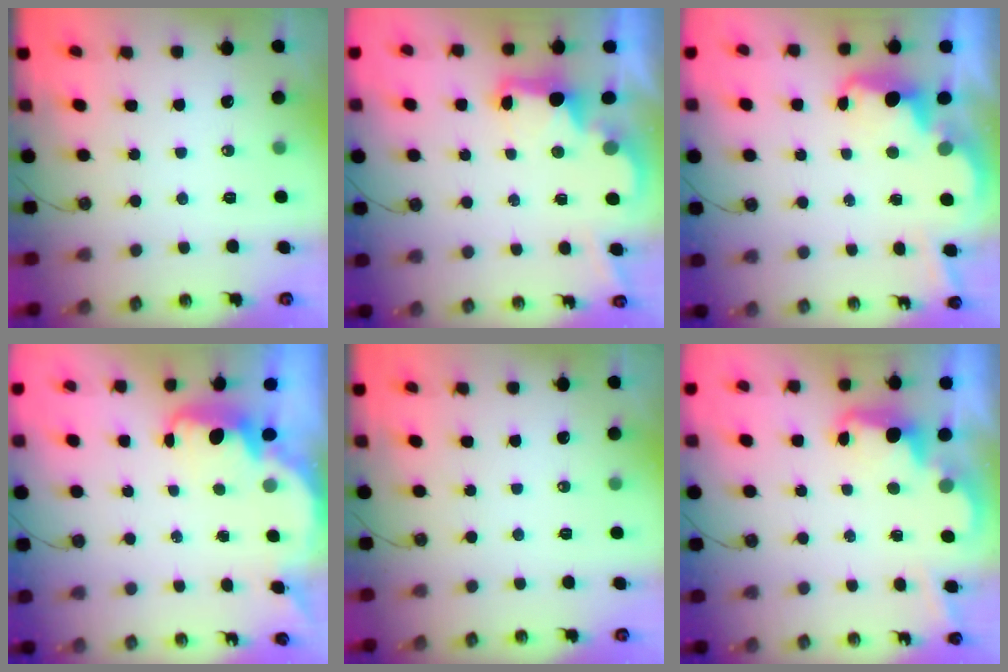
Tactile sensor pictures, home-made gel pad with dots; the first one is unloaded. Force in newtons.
{"total": 3.0, "press": 2.9, "slide": 0.6}
{"total": 3.5, "press": 3.5, "slide": 0.7}
{"total": 2.6, "press": 2.6, "slide": 0.6}
{"total": 0.0}
{"total": 2.3, "press": 2.2, "slide": 0.5}